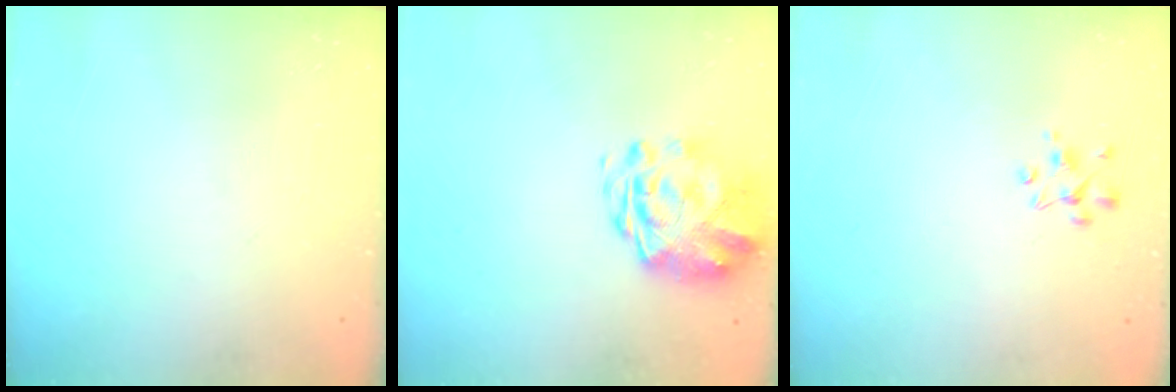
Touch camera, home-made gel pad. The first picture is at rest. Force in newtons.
{"total": 3.1, "press": 2.8, "slide": 1.5}
{"total": 3.0, "press": 2.9, "slide": 0.9}